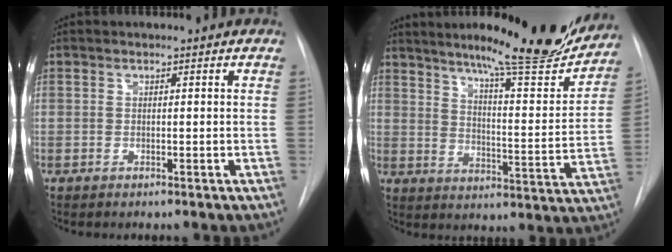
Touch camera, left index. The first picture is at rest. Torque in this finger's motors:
{"motor_torque": [0.96, -1.18, 0.61, 0.08]}